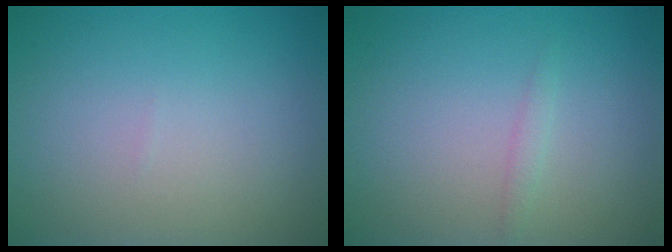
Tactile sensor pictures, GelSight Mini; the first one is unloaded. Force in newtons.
{"total": 0.7, "press": 0.7, "slide": 0.1}